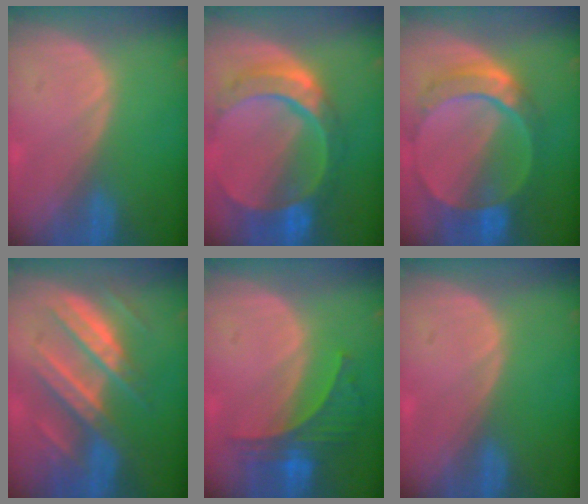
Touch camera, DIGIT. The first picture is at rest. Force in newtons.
{"total": 11.0, "press": 9.4, "slide": 5.8}
{"total": 9.4, "press": 8.3, "slide": 4.4}
{"total": 9.3, "press": 9.2, "slide": 0.8}
{"total": 6.1, "press": 6.0, "slide": 1.0}
{"total": 0.0}